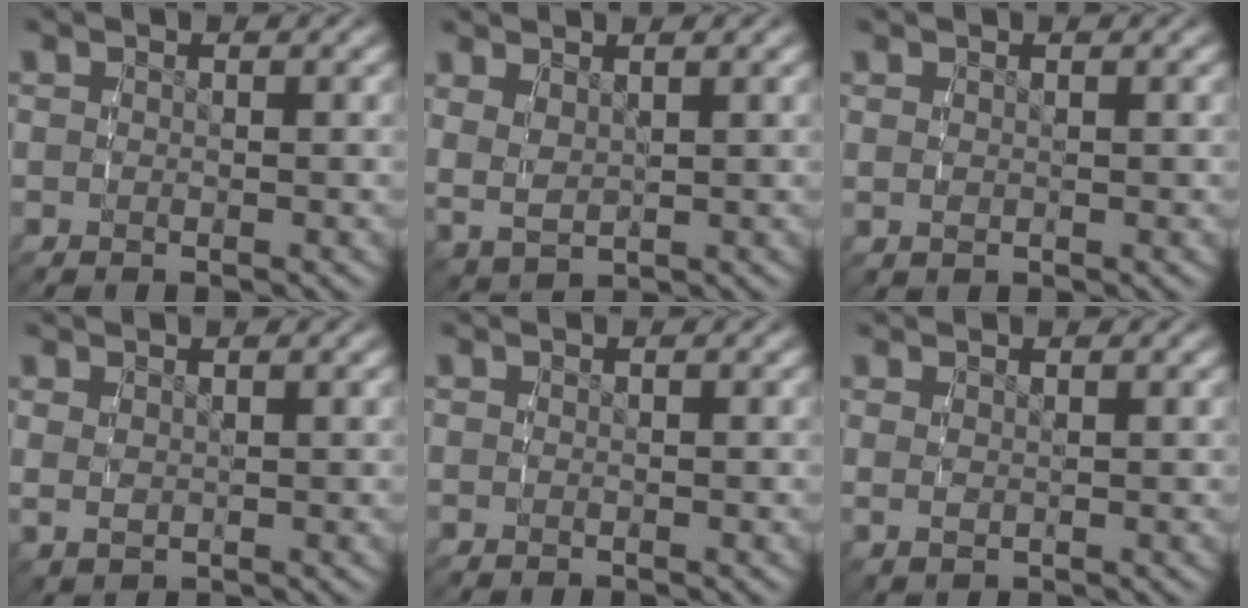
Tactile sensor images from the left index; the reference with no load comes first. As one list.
[{"total": 3.7, "force": [1.4, 2.8, 2.1], "torque": [-0.064, -0.006, 0.032]}, {"total": 0.7, "force": [0.2, 0.0, 0.7], "torque": [-0.018, -0.002, 0.011]}, {"total": 1.5, "force": [0.9, 0.7, 1.0], "torque": [-0.027, -0.003, 0.026]}, {"total": 0.0}, {"total": 1.2, "force": [0.8, 0.2, 0.8], "torque": [-0.018, 0.000, 0.023]}]